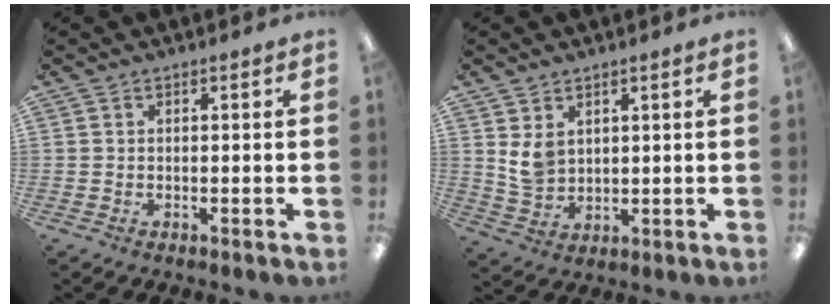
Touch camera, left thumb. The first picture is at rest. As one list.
[{"total": 5.5, "force": [2.7, 3.8, 3.0], "torque": [-0.057, -0.003, 0.052]}]